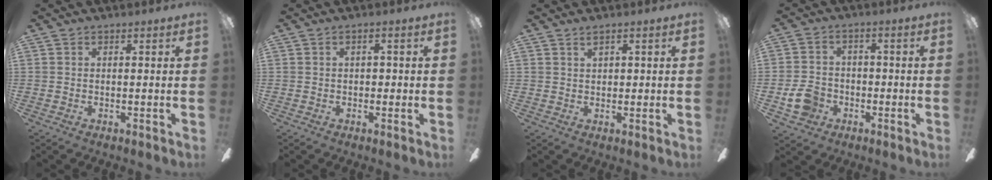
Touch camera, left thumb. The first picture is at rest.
{"total": 1.8, "force": [0.1, 1.0, 1.5], "torque": [-0.031, 0.007, 0.000]}
{"total": 1.6, "force": [1.1, 0.6, 1.0], "torque": [-0.021, 0.000, 0.020]}
{"total": 7.6, "force": [-2.7, 6.2, 3.5], "torque": [-0.083, 0.018, -0.053]}